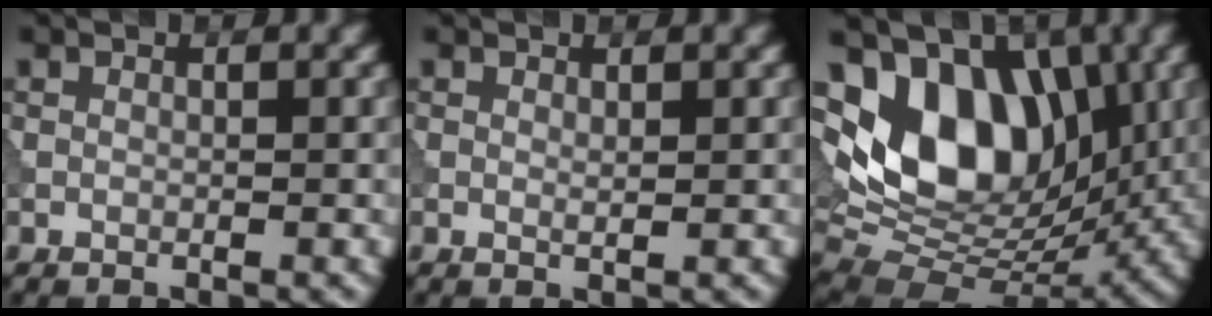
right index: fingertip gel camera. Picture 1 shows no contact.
{"total": 0.6, "force": [0.4, 0.1, 0.4], "torque": [-0.011, -0.002, 0.008]}
{"total": 11.7, "force": [3.2, 7.5, 8.4], "torque": [-0.122, 0.010, 0.046]}